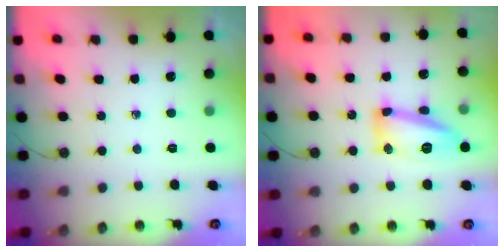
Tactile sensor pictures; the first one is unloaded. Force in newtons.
{"total": 13.2, "press": 13.2, "slide": 1.3}